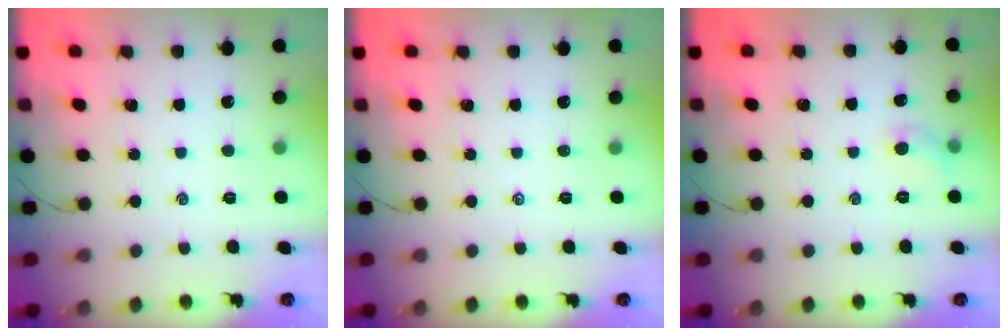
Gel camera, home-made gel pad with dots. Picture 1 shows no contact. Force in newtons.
{"total": 0.0}
{"total": 5.6, "press": 5.2, "slide": 1.9}